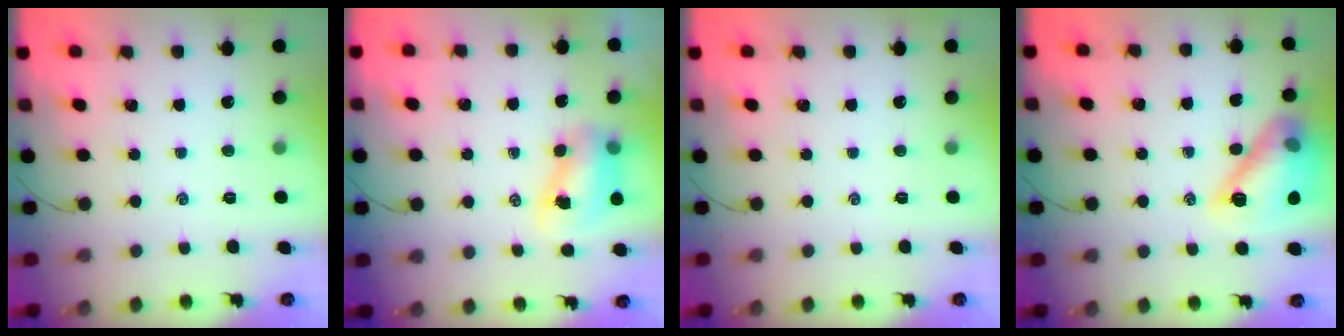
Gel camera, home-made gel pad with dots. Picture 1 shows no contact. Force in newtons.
{"total": 8.2, "press": 8.1, "slide": 1.0}
{"total": 0.0}
{"total": 16.1, "press": 16.1, "slide": 0.6}